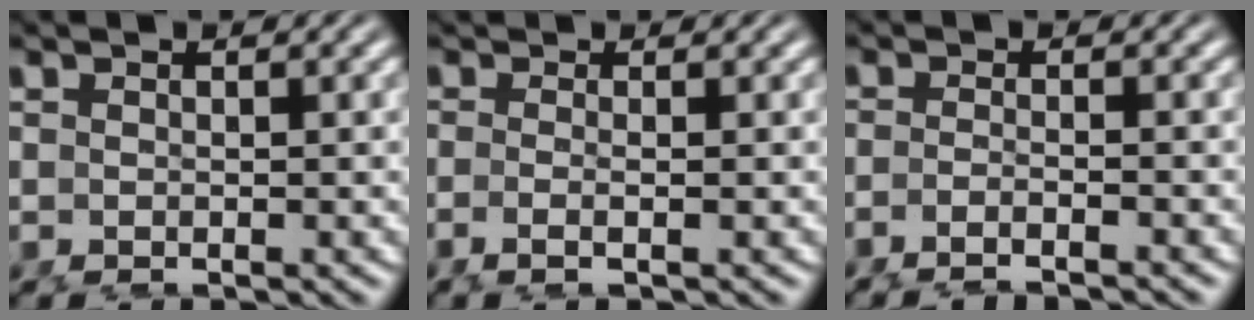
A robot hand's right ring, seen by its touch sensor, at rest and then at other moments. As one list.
[{"total": 1.8, "force": [-1.1, 0.2, 1.5], "torque": [-0.037, -0.005, -0.021]}, {"total": 3.7, "force": [-3.4, 0.5, 1.5], "torque": [-0.033, -0.002, -0.060]}]